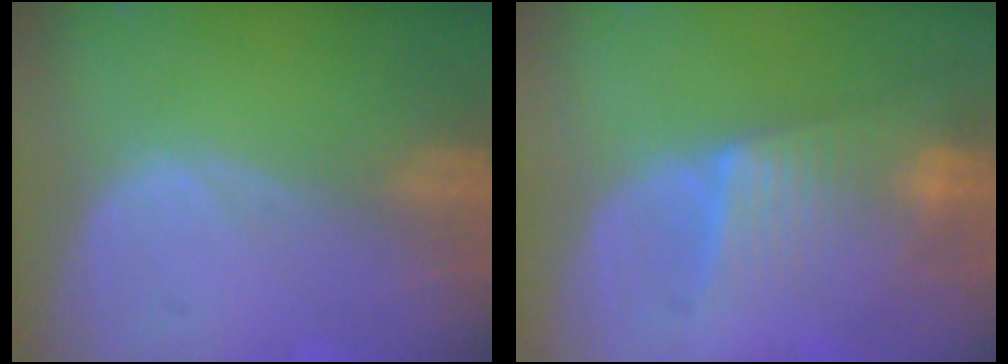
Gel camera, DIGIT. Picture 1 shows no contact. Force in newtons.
{"total": 6.3, "press": 6.3, "slide": 0.9}